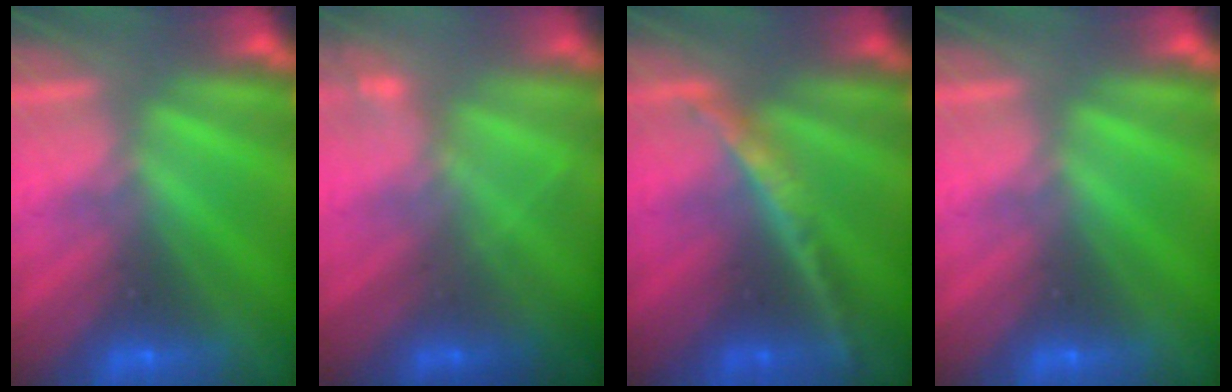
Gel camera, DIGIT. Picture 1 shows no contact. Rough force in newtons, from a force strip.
{"total": 2.1}
{"total": 2.4}
{"total": 0.0}